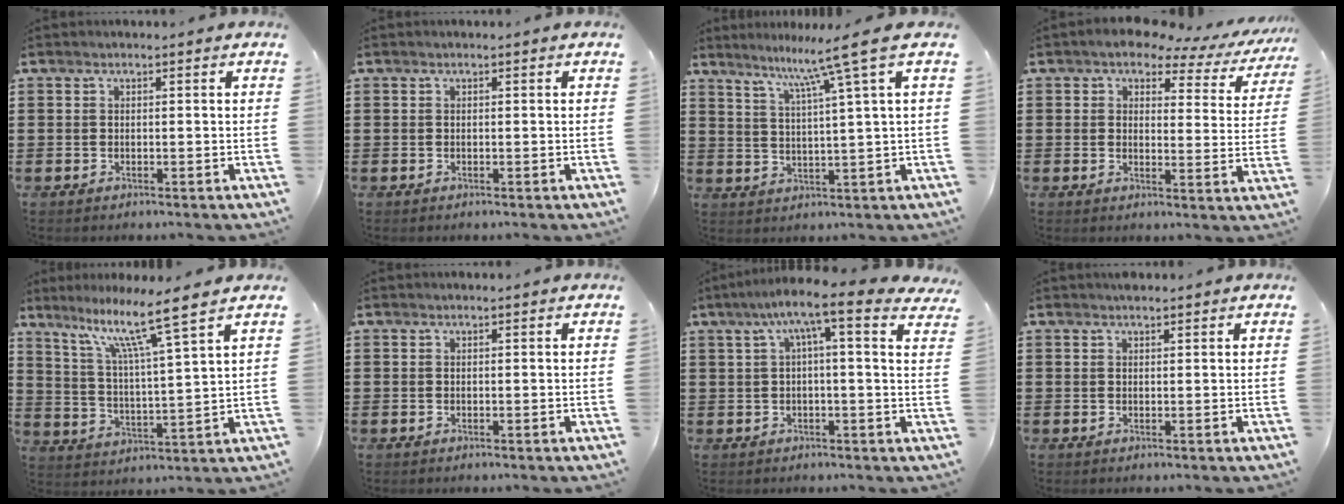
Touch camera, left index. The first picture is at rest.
{"total": 0.0}
{"total": 7.5, "force": [4.8, -1.8, 5.5], "torque": [-0.122, -0.021, 0.073]}
{"total": 4.3, "force": [3.4, 1.9, 1.7], "torque": [-0.048, -0.017, 0.053]}
{"total": 9.7, "force": [7.3, -0.5, 6.4], "torque": [-0.138, -0.041, 0.118]}
{"total": 0.0}
{"total": 7.2, "force": [3.6, 0.3, 6.2], "torque": [-0.123, -0.015, 0.054]}
{"total": 1.0, "force": [0.9, 0.3, 0.2], "torque": [-0.006, 0.001, 0.017]}